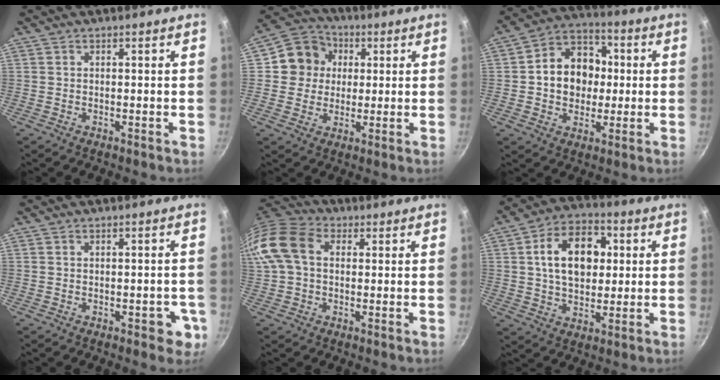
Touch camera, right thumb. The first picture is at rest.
{"total": 9.6, "force": [1.8, 8.9, 3.2], "torque": [-0.018, 0.013, 0.016]}
{"total": 13.5, "force": [0.5, 11.0, 7.8], "torque": [-0.086, 0.021, -0.002]}
{"total": 4.5, "force": [-1.5, 2.4, 3.4], "torque": [-0.016, 0.012, -0.017]}
{"total": 12.7, "force": [2.0, 8.8, 8.9], "torque": [-0.169, 0.024, 0.020]}
{"total": 14.9, "force": [2.6, 10.1, 10.6], "torque": [-0.136, 0.012, 0.035]}